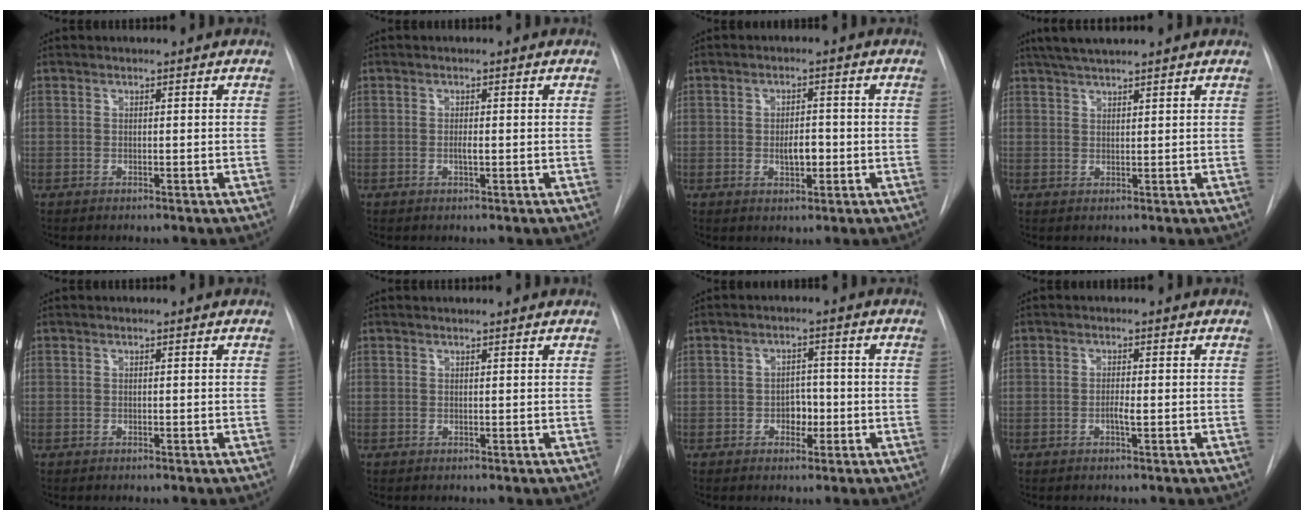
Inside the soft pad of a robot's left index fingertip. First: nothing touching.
{"total": 1.4, "force": [-1.2, 0.0, 0.8], "torque": [-0.016, -0.007, -0.017]}
{"total": 3.6, "force": [-1.7, 1.4, 2.9], "torque": [-0.043, -0.004, -0.021]}
{"total": 4.4, "force": [3.5, 0.0, 2.6], "torque": [-0.046, 0.024, 0.067]}
{"total": 0.0}
{"total": 1.0, "force": [0.9, -0.1, 0.3], "torque": [-0.008, 0.009, 0.009]}
{"total": 3.4, "force": [-2.0, 2.1, 1.9], "torque": [-0.020, 0.001, -0.027]}
{"total": 1.9, "force": [-1.5, -0.1, 1.2], "torque": [-0.023, -0.006, -0.023]}